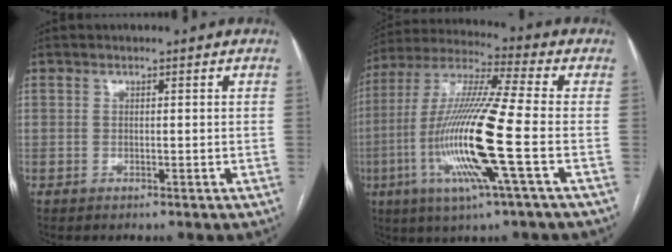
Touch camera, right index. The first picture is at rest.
{"total": 17.8, "force": [-4.3, 0.0, 17.3], "torque": [-0.356, -0.013, -0.091]}